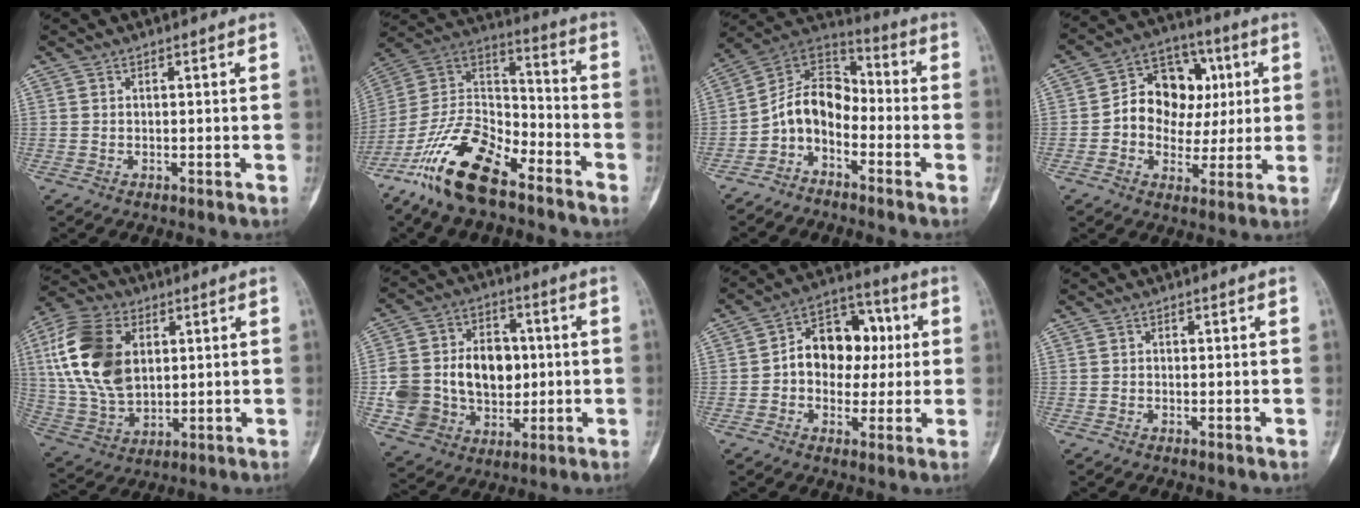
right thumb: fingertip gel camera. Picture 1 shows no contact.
{"total": 19.3, "force": [-12.8, 8.1, 11.9], "torque": [-0.224, 0.080, -0.239]}
{"total": 10.0, "force": [-4.1, 6.9, 5.9], "torque": [-0.085, 0.078, -0.093]}
{"total": 14.2, "force": [1.5, 11.4, 8.4], "torque": [-0.081, 0.025, 0.021]}
{"total": 18.5, "force": [4.4, 11.9, 13.5], "torque": [-0.265, -0.003, 0.088]}
{"total": 19.2, "force": [-0.2, 14.7, 12.2], "torque": [-0.188, 0.024, 0.018]}
{"total": 13.6, "force": [1.0, 10.0, 9.1], "torque": [-0.092, 0.030, 0.008]}
{"total": 0.0}